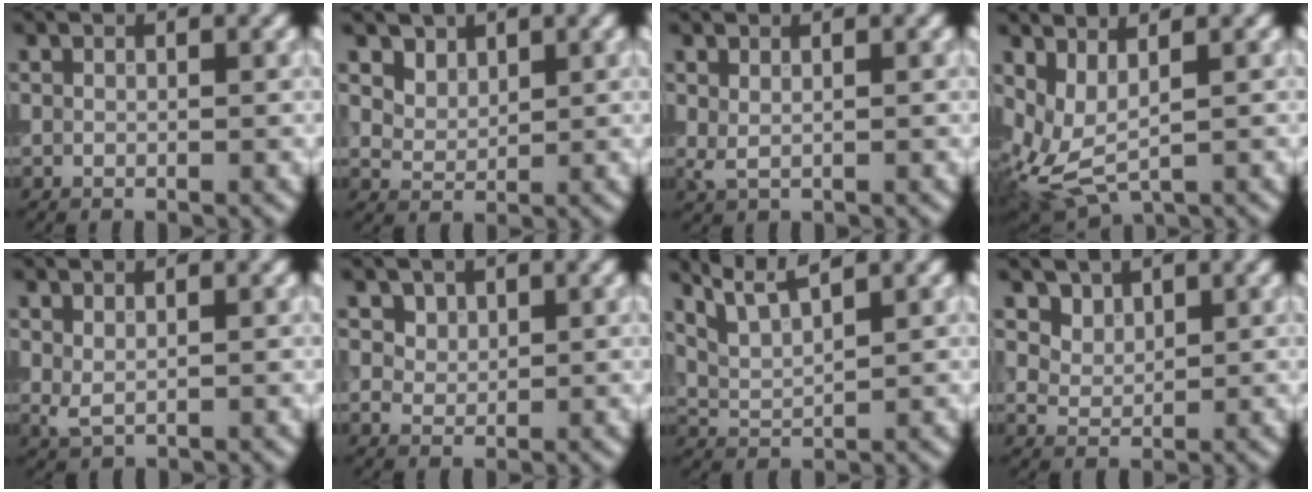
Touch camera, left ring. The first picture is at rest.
{"total": 3.0, "force": [2.2, 1.7, 1.0], "torque": [-0.034, -0.014, 0.062]}
{"total": 1.1, "force": [0.5, 0.4, 0.8], "torque": [-0.020, -0.002, 0.013]}
{"total": 4.8, "force": [0.5, 2.1, 4.2], "torque": [-0.115, -0.009, 0.016]}
{"total": 1.2, "force": [0.5, 0.6, 0.9], "torque": [-0.023, -0.002, 0.014]}
{"total": 2.7, "force": [1.7, 1.8, 1.0], "torque": [-0.033, -0.006, 0.040]}
{"total": 4.3, "force": [3.5, 0.8, 2.3], "torque": [-0.052, 0.013, 0.066]}
{"total": 2.9, "force": [2.1, 1.7, 0.9], "torque": [-0.032, -0.018, 0.062]}